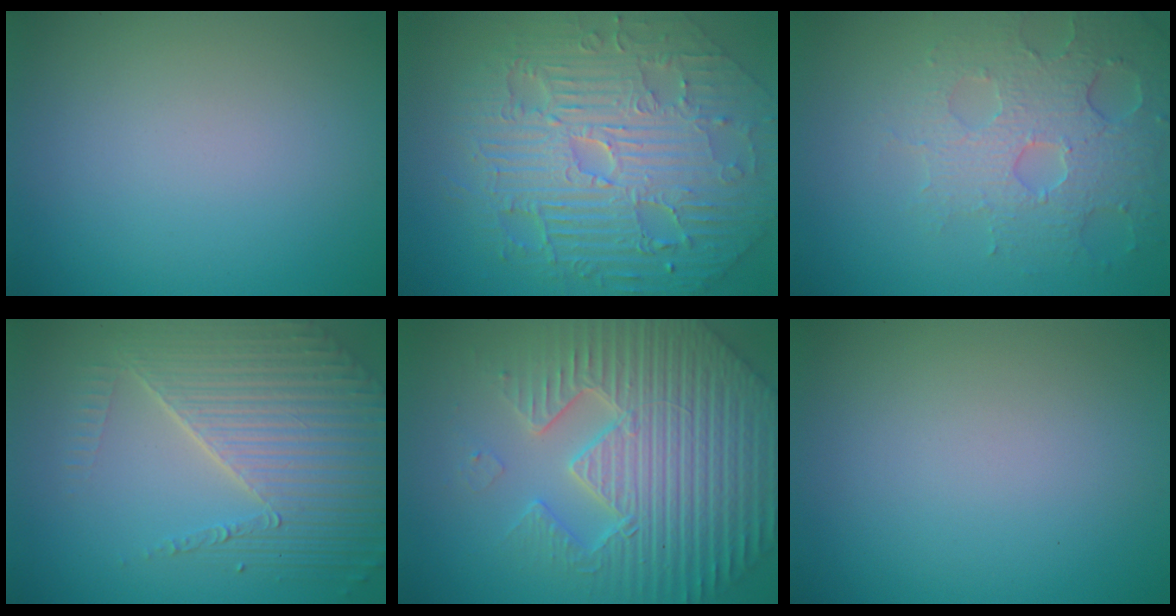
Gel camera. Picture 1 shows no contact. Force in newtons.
{"total": 11.2, "press": 7.2, "slide": 8.6}
{"total": 4.6, "press": 4.3, "slide": 1.6}
{"total": 7.2, "press": 5.2, "slide": 5.1}
{"total": 7.7, "press": 7.4, "slide": 1.9}
{"total": 0.0}